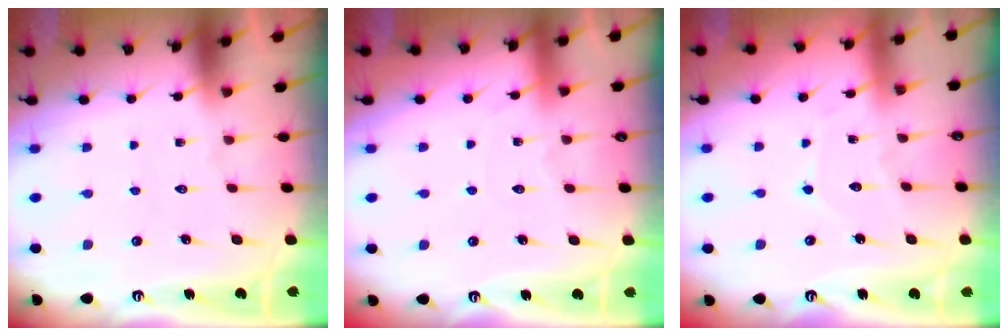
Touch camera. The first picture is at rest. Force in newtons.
{"total": 3.9, "press": 3.9, "slide": 0.4}
{"total": 4.3, "press": 4.3, "slide": 0.4}